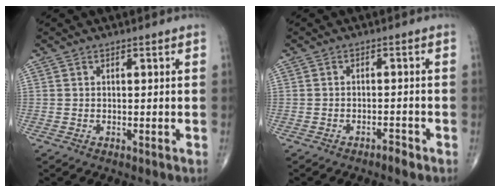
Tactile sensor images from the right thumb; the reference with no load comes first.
{"total": 1.7, "force": [-1.5, 0.3, 0.7], "torque": [-0.009, 0.008, -0.026]}